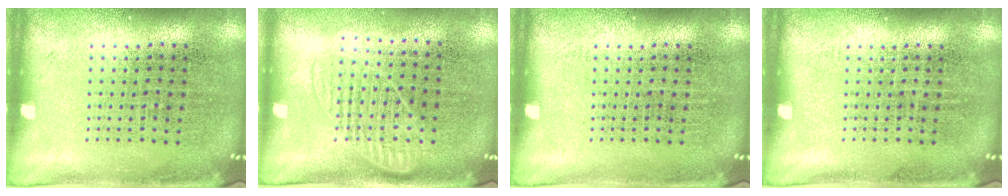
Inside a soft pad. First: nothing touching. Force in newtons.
{"total": 1.2, "press": 1.1, "slide": 0.6}
{"total": 0.0}
{"total": 0.0}